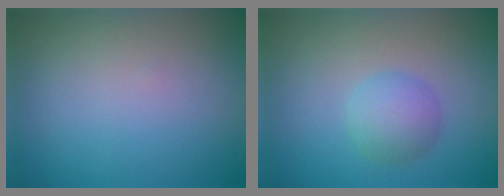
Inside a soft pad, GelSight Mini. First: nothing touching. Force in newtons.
{"total": 2.6, "press": 2.6, "slide": 0.1}